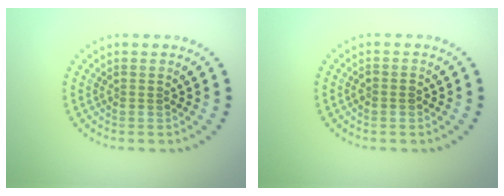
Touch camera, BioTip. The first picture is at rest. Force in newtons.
{"total": 1.0, "press": 0.9, "slide": 0.3}